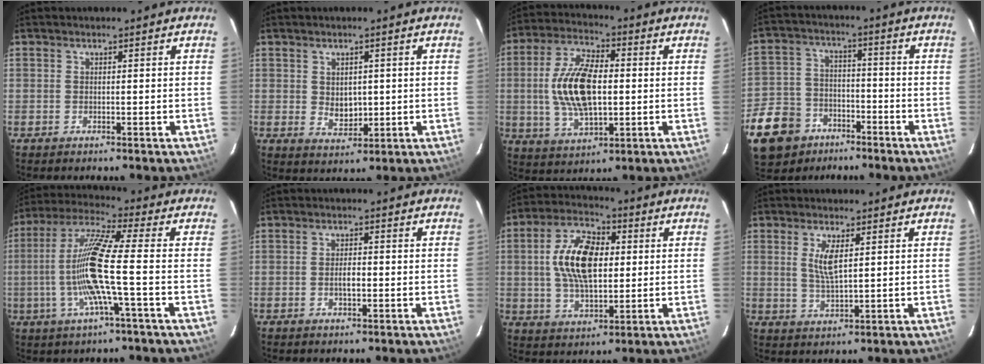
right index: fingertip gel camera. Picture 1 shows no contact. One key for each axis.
{"total": 4.1, "fx": 0.5, "fy": 3.1, "fz": 2.7, "tx": -0.043, "ty": -0.002, "tz": 0.015}
{"total": 14.4, "fx": -0.1, "fy": 7.0, "fz": 12.6, "tx": -0.252, "ty": 0.006, "tz": 0.002}
{"total": 16.0, "fx": -9.5, "fy": 11.4, "fz": 5.9, "tx": -0.171, "ty": 0.018, "tz": -0.150}
{"total": 13.2, "fx": -2.4, "fy": -0.3, "fz": 13.0, "tx": -0.257, "ty": 0.001, "tz": -0.046}
{"total": 2.3, "fx": -0.5, "fy": 0.8, "fz": 2.1, "tx": -0.038, "ty": 0.002, "tz": -0.010}
{"total": 13.8, "fx": 1.6, "fy": 7.5, "fz": 11.5, "tx": -0.215, "ty": 0.019, "tz": 0.029}
{"total": 4.9, "fx": 1.6, "fy": 1.4, "fz": 4.4, "tx": -0.085, "ty": -0.004, "tz": 0.033}